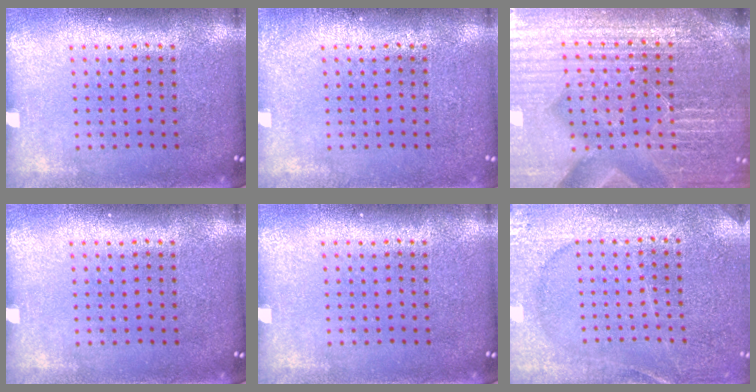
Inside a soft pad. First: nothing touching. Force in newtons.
{"total": 0.9, "press": 0.9, "slide": 0.2}
{"total": 5.8, "press": 5.3, "slide": 2.3}
{"total": 0.0}
{"total": 0.0}
{"total": 2.7, "press": 2.7, "slide": 0.3}